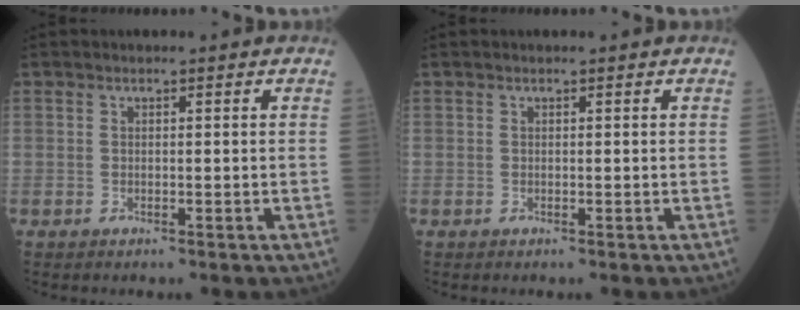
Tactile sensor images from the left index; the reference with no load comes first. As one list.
[{"total": 0.0}]